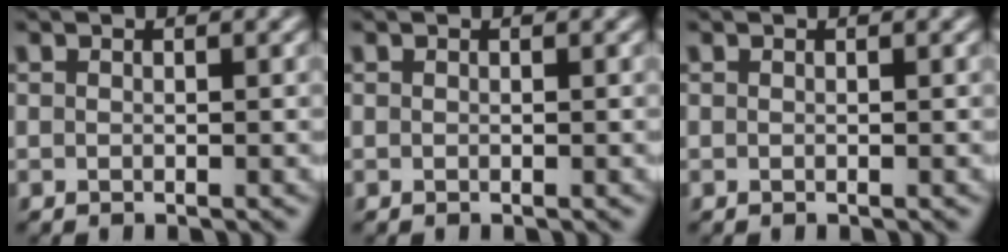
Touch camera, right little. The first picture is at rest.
{"total": 0.0}
{"total": 0.0}